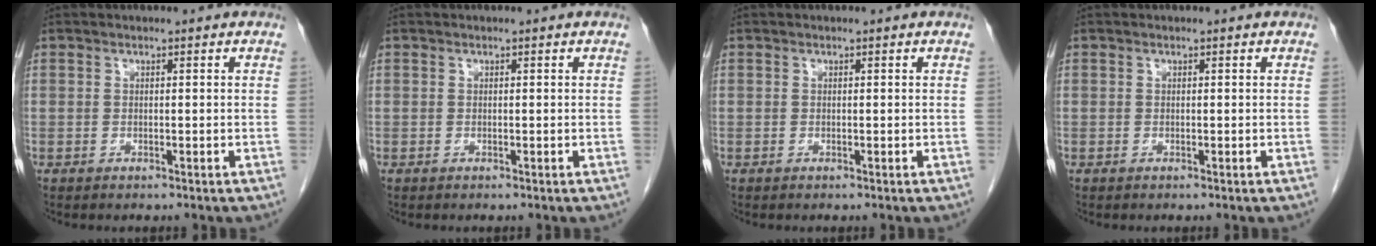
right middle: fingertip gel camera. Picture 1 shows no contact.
{"total": 0.0}
{"total": 0.0}
{"total": 0.0}